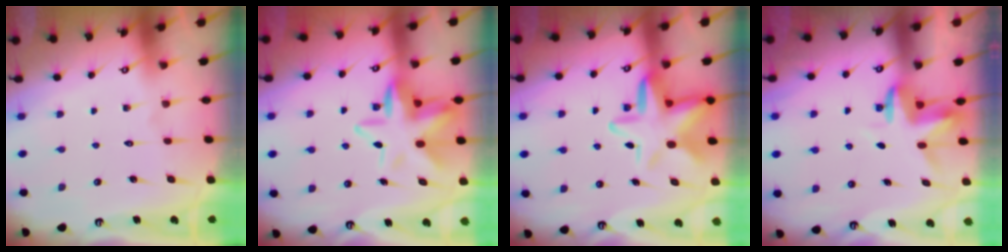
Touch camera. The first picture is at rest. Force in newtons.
{"total": 11.9, "press": 11.6, "slide": 2.3}
{"total": 12.6, "press": 12.4, "slide": 2.3}
{"total": 3.6, "press": 3.6, "slide": 0.2}